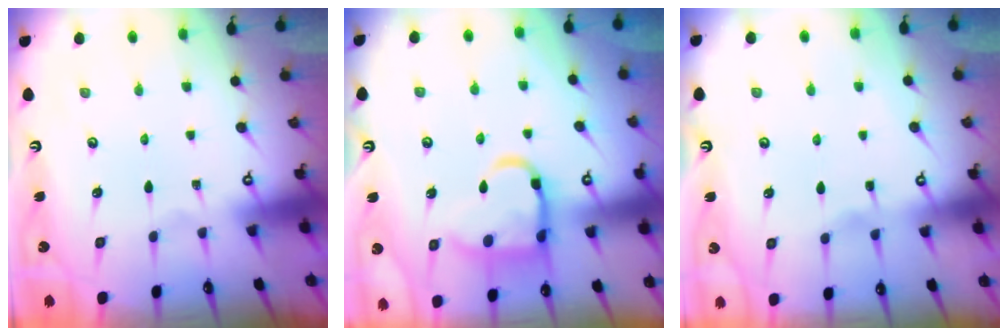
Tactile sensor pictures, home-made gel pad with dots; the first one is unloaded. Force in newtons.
{"total": 14.1, "press": 14.0, "slide": 1.5}
{"total": 2.8, "press": 2.8, "slide": 0.3}